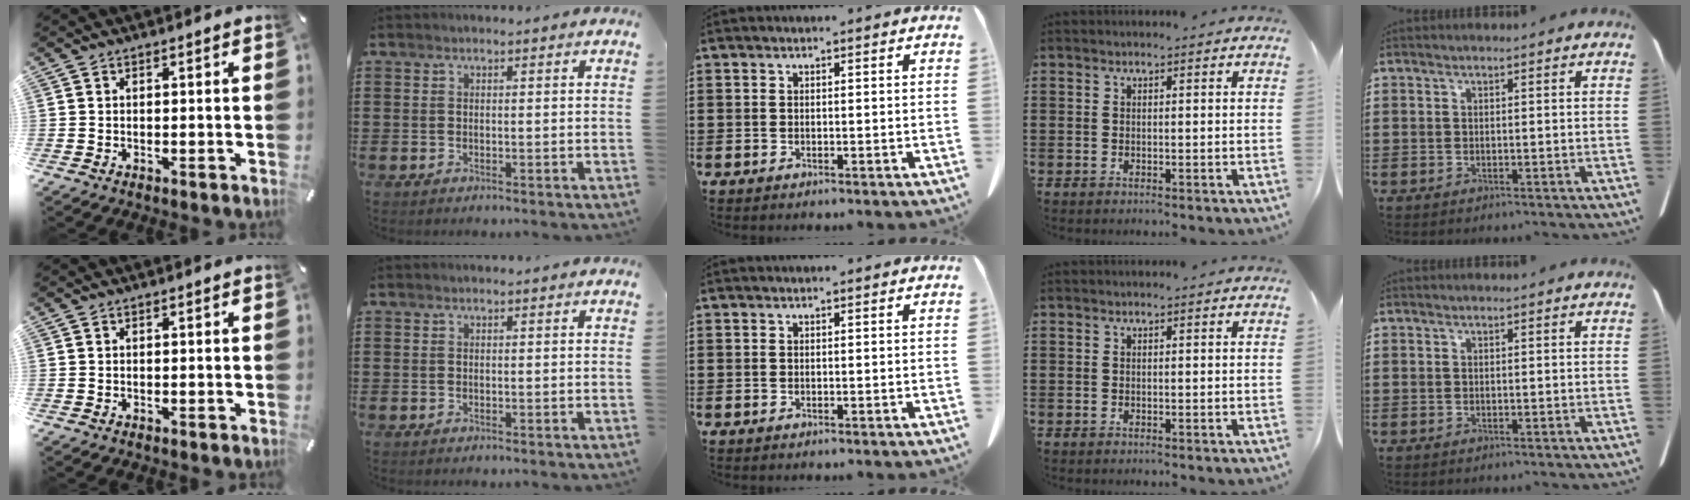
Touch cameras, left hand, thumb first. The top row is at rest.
{}